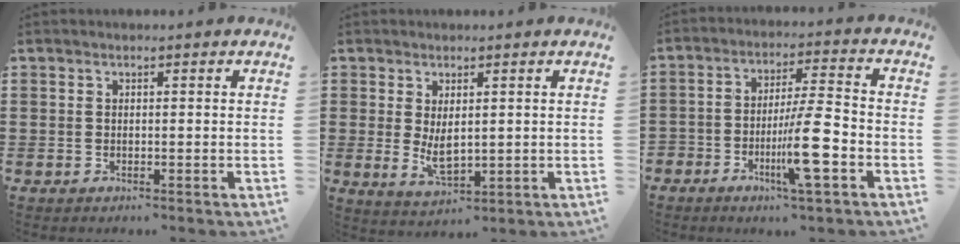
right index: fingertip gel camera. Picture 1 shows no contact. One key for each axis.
{"total": 4.2, "fx": 0.4, "fy": 1.9, "fz": 3.7, "tx": -0.071, "ty": -0.006, "tz": 0.007}
{"total": 9.7, "fx": -3.9, "fy": 1.5, "fz": 8.8, "tx": -0.162, "ty": -0.004, "tz": -0.069}